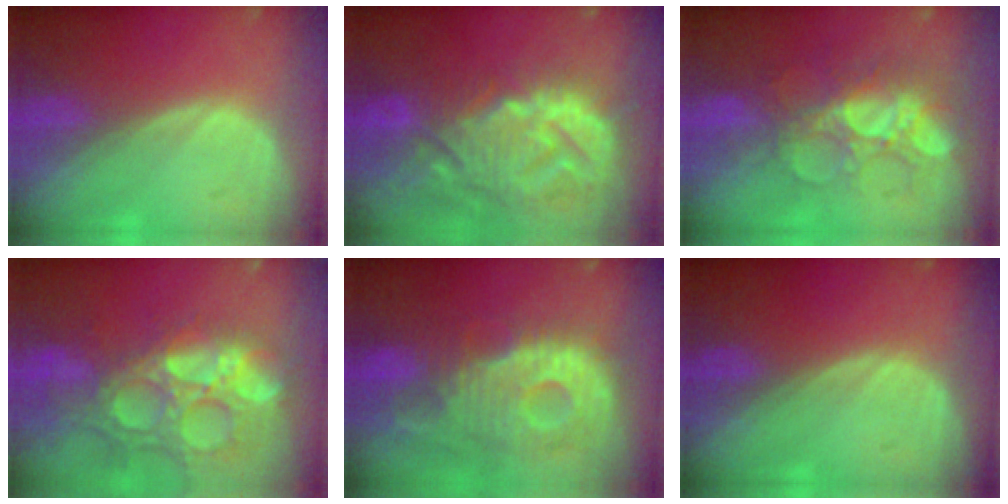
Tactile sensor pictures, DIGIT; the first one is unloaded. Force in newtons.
{"total": 14.3, "press": 12.3, "slide": 7.4}
{"total": 9.4, "press": 8.5, "slide": 4.0}
{"total": 14.7, "press": 12.2, "slide": 8.2}
{"total": 12.5, "press": 10.9, "slide": 6.0}
{"total": 0.0}